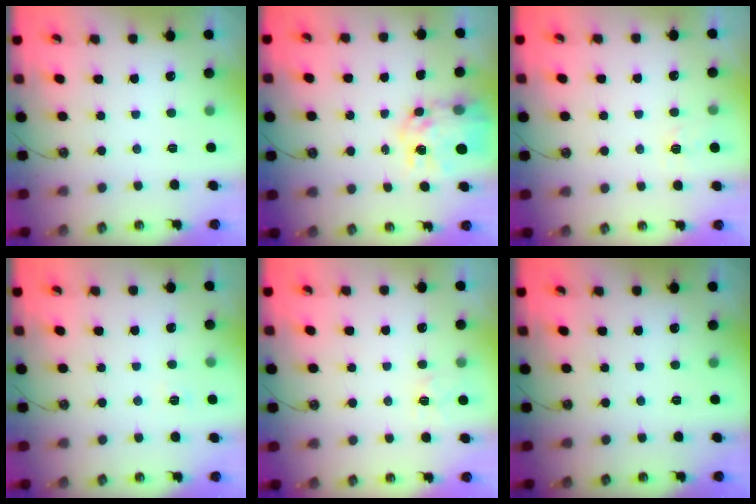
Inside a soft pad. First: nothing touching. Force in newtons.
{"total": 11.1, "press": 11.1, "slide": 0.9}
{"total": 3.3, "press": 3.2, "slide": 0.6}
{"total": 2.6, "press": 2.6, "slide": 0.2}
{"total": 3.5, "press": 3.4, "slide": 0.5}
{"total": 0.0}